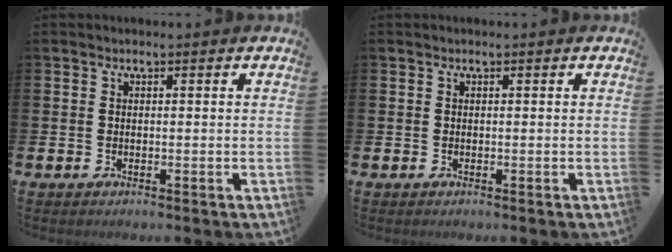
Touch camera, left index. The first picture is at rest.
{"total": 0.0}